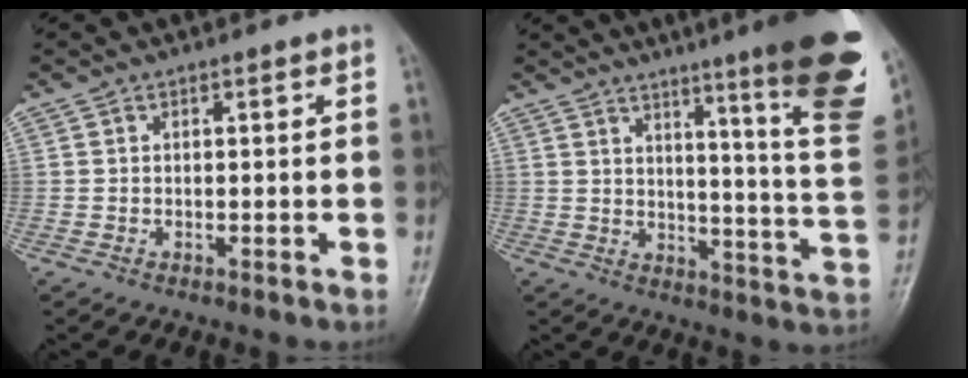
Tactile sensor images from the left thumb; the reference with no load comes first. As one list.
[{"total": 22.1, "force": [13.2, 2.1, 17.6], "torque": [-0.203, -0.080, 0.167]}]